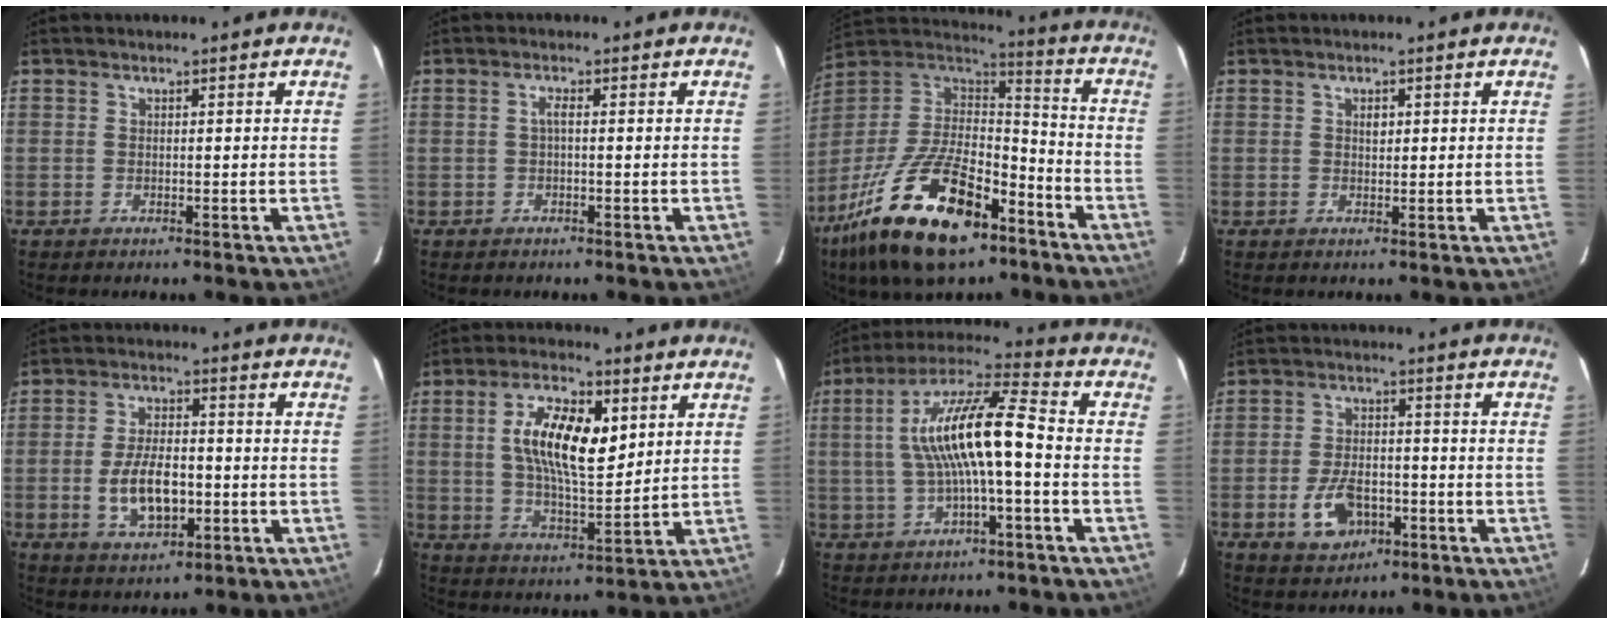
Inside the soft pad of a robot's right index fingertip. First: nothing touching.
{"total": 1.2, "force": [-0.2, 0.0, 1.2], "torque": [-0.021, 0.004, -0.004]}
{"total": 26.0, "force": [-15.2, 11.3, 17.8], "torque": [-0.360, -0.026, -0.255]}
{"total": 1.2, "force": [0.4, 0.8, 0.8], "torque": [-0.011, 0.003, 0.007]}
{"total": 9.8, "force": [-2.2, 5.0, 8.1], "torque": [-0.161, -0.002, -0.030]}
{"total": 12.9, "force": [4.0, 5.1, 11.2], "torque": [-0.203, 0.008, 0.071]}
{"total": 13.8, "force": [-0.5, 2.3, 13.6], "torque": [-0.254, 0.021, -0.009]}
{"total": 8.6, "force": [-3.5, 5.4, 5.8], "torque": [-0.122, 0.003, -0.050]}